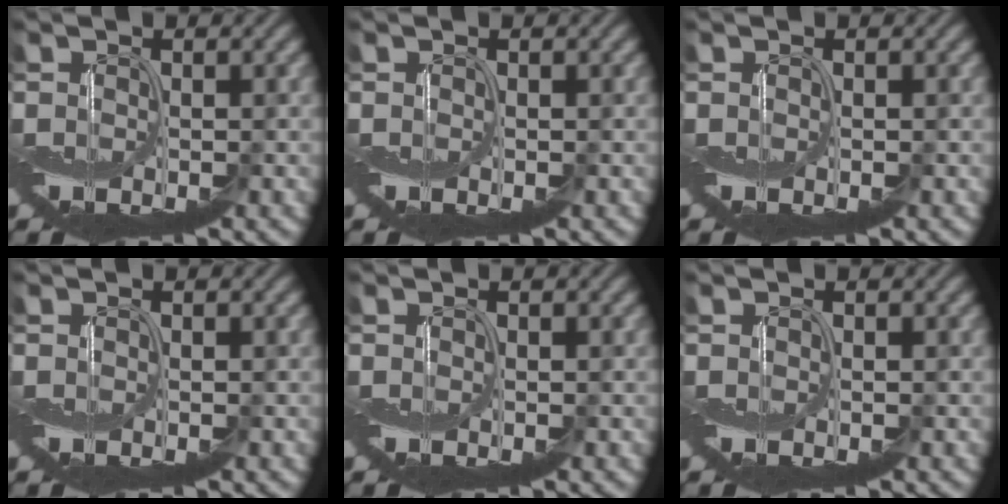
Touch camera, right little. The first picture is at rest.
{"total": 0.0}
{"total": 0.0}
{"total": 0.0}
{"total": 0.0}
{"total": 0.0}